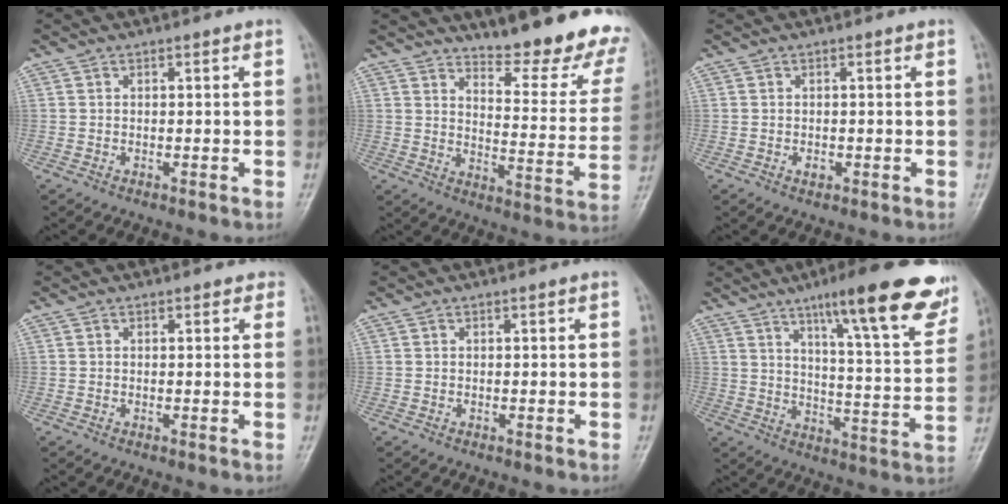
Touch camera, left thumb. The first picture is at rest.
{"total": 20.4, "force": [16.8, 4.9, 10.4], "torque": [-0.100, -0.136, 0.211]}
{"total": 1.1, "force": [-0.3, 0.8, 0.6], "torque": [-0.006, 0.000, -0.004]}
{"total": 1.2, "force": [0.6, 0.8, 0.5], "torque": [0.011, 0.000, 0.001]}
{"total": 0.0}
{"total": 21.0, "force": [13.3, 3.8, 15.9], "torque": [-0.190, -0.054, 0.186]}